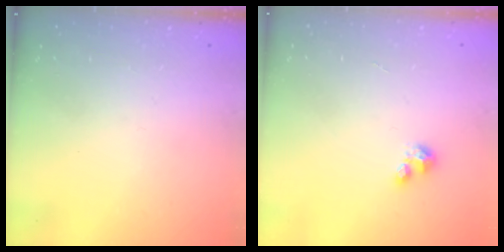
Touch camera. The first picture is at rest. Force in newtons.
{"total": 3.5, "press": 3.4, "slide": 0.3}